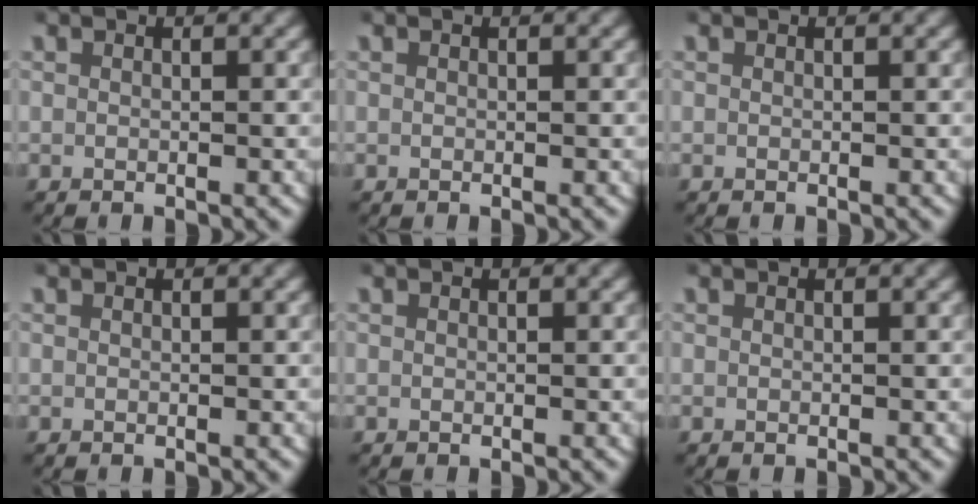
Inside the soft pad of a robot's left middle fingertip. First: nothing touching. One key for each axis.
{"total": 0.0}
{"total": 0.0}
{"total": 0.0}
{"total": 0.0}
{"total": 0.0}